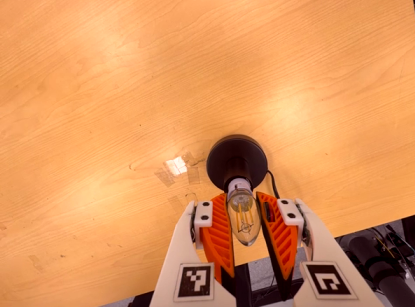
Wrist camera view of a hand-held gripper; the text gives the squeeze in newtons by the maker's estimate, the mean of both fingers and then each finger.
{"total": 11.9, "left": 11.3, "right": 12.6}